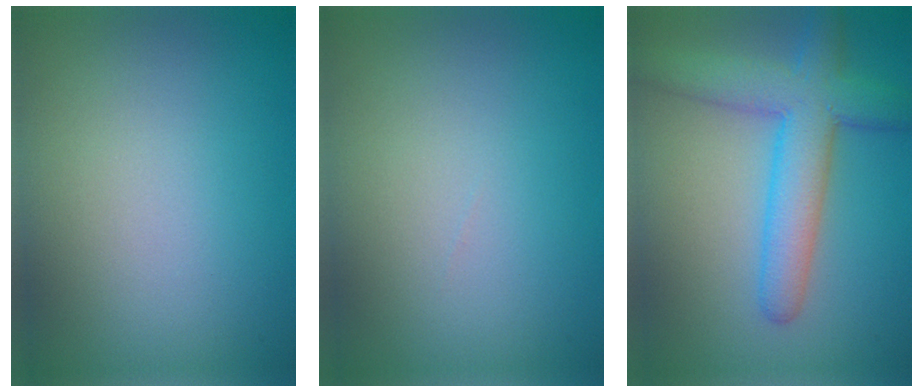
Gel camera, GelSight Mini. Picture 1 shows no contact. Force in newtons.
{"total": 0.0}
{"total": 6.4, "press": 6.4, "slide": 0.2}